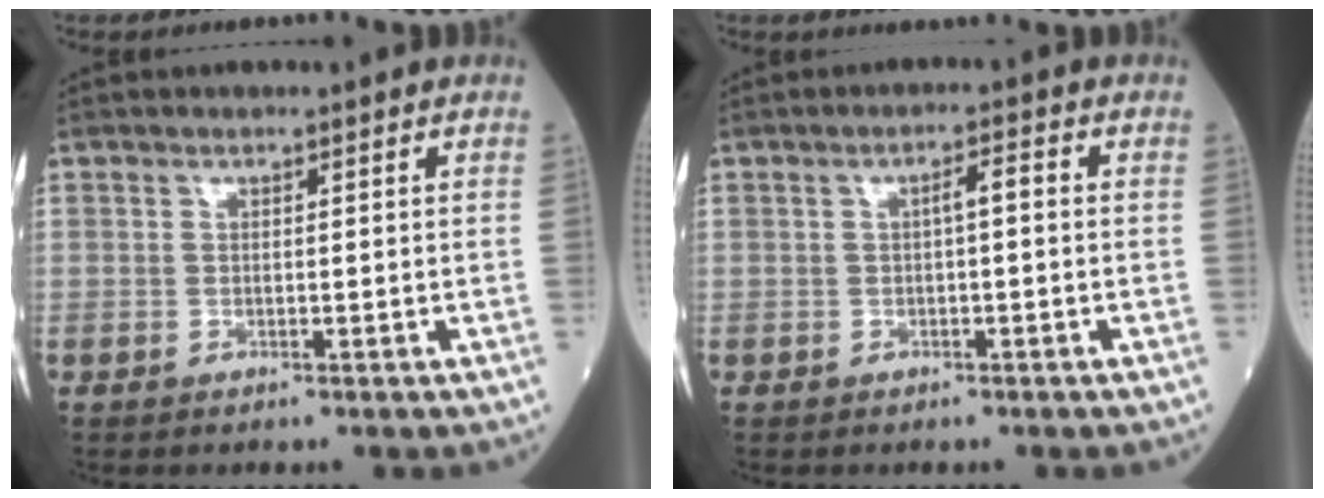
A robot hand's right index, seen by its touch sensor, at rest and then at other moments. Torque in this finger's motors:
{"motor_torque": [0.18, -0.07, 0.15, 0.04]}